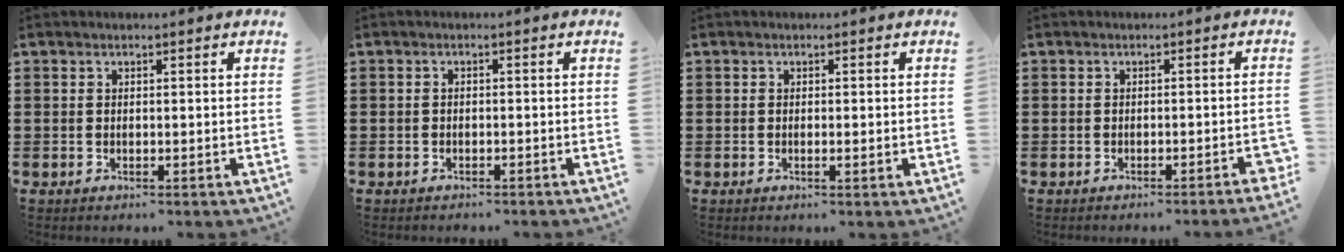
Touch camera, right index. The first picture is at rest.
{"total": 0.9, "force": [-0.8, 0.4, 0.1], "torque": [-0.006, 0.000, -0.017]}
{"total": 0.5, "force": [-0.1, 0.0, 0.5], "torque": [-0.009, -0.003, -0.001]}
{"total": 1.4, "force": [-1.1, -0.2, 0.9], "torque": [-0.015, -0.003, -0.019]}